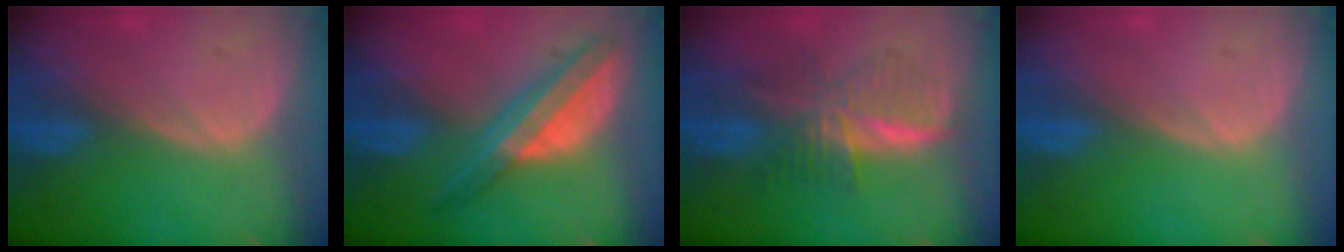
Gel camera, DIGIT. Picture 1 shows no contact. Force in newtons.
{"total": 7.7, "press": 6.5, "slide": 4.1}
{"total": 6.3, "press": 6.3, "slide": 0.1}
{"total": 0.0}